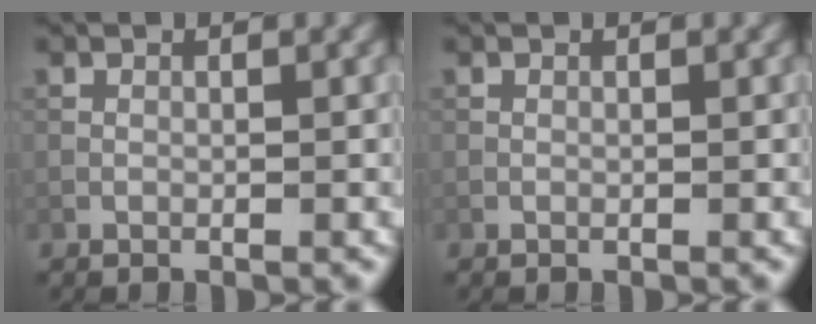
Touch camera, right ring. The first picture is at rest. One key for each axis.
{"total": 0.0}